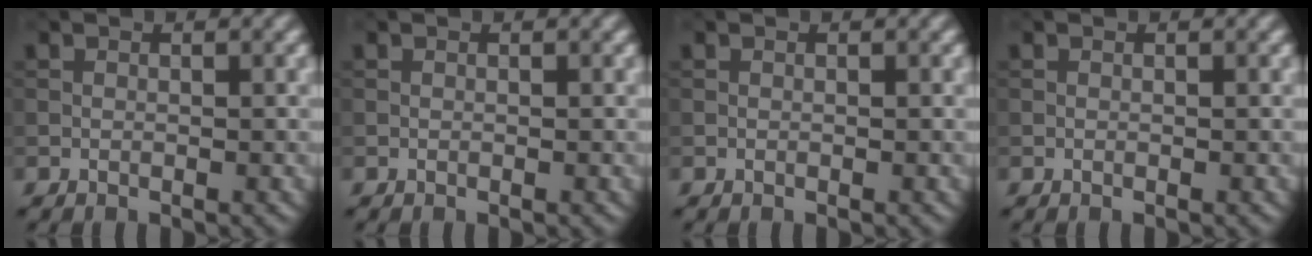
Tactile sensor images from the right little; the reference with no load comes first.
{"total": 0.0}
{"total": 0.0}
{"total": 0.0}